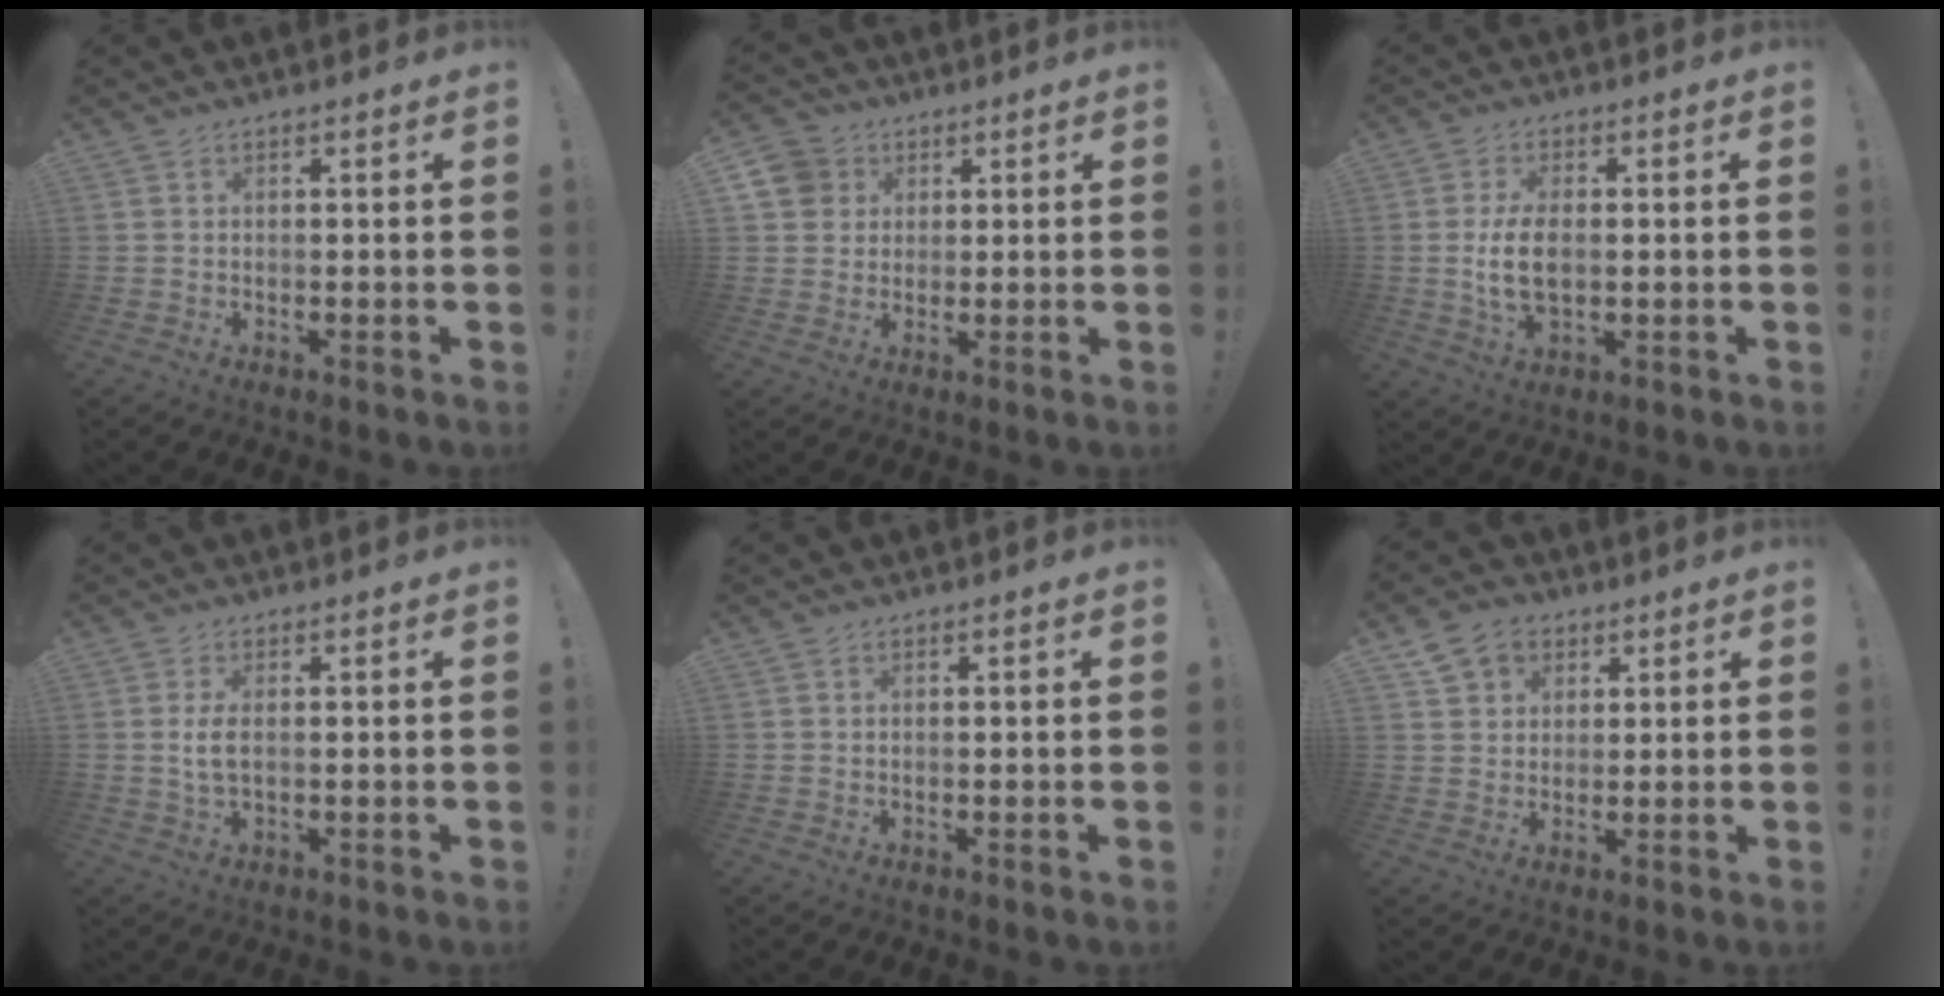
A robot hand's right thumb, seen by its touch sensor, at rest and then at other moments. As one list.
[{"total": 7.0, "force": [2.4, 6.4, 1.6], "torque": [-0.021, -0.010, 0.048]}, {"total": 9.1, "force": [-0.4, 4.8, 7.7], "torque": [-0.141, -0.011, -0.011]}, {"total": 3.9, "force": [0.1, 1.6, 3.6], "torque": [-0.065, -0.006, -0.006]}, {"total": 0.0}, {"total": 7.9, "force": [4.1, 6.3, 2.4], "torque": [-0.038, -0.014, 0.085]}]